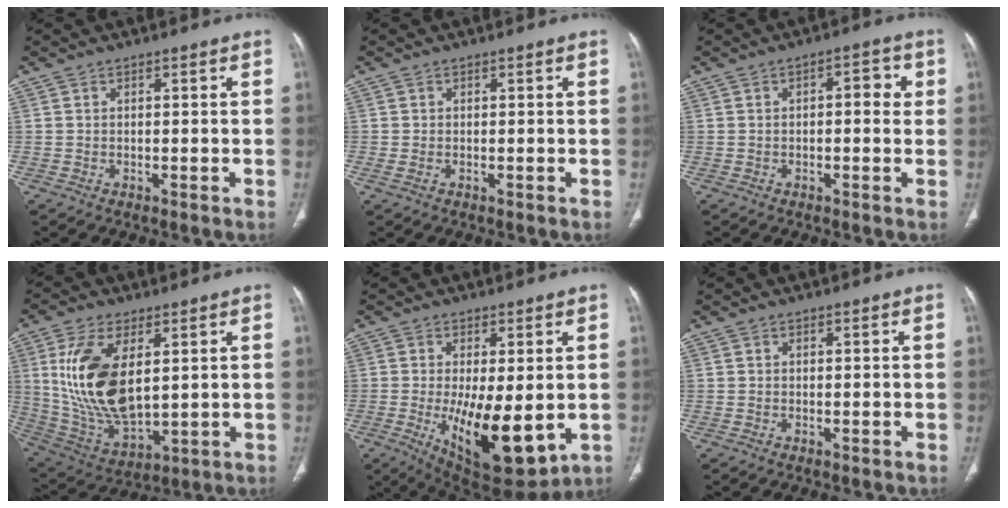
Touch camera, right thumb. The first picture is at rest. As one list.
[{"total": 0.9, "force": [-0.2, 0.6, 0.7], "torque": [-0.017, -0.002, -0.002]}, {"total": 4.2, "force": [0.5, 2.1, 3.6], "torque": [-0.029, 0.012, 0.000]}, {"total": 17.9, "force": [4.0, 9.1, 14.9], "torque": [-0.289, -0.023, 0.091]}, {"total": 15.4, "force": [-2.5, 6.1, 13.9], "torque": [-0.221, -0.029, -0.020]}, {"total": 0.0}]